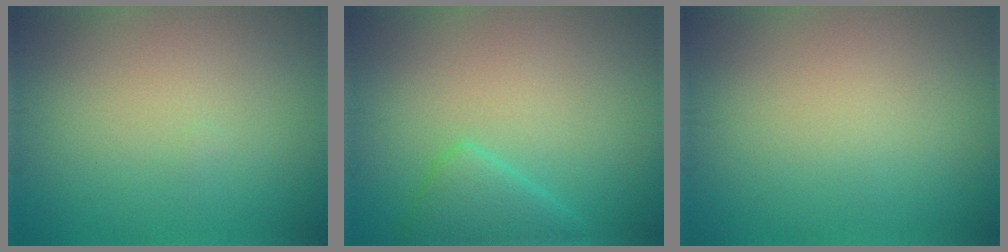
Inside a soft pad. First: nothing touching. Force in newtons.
{"total": 3.1, "press": 3.1, "slide": 0.1}
{"total": 0.0}